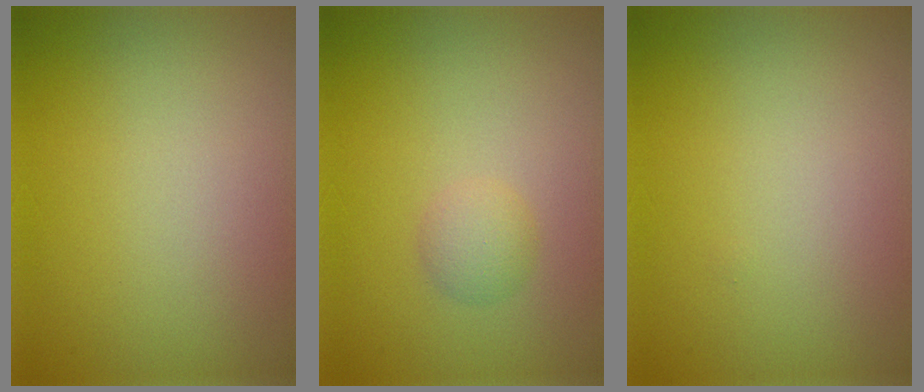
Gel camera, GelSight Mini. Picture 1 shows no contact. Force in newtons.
{"total": 1.4, "press": 1.4, "slide": 0.1}
{"total": 0.0}